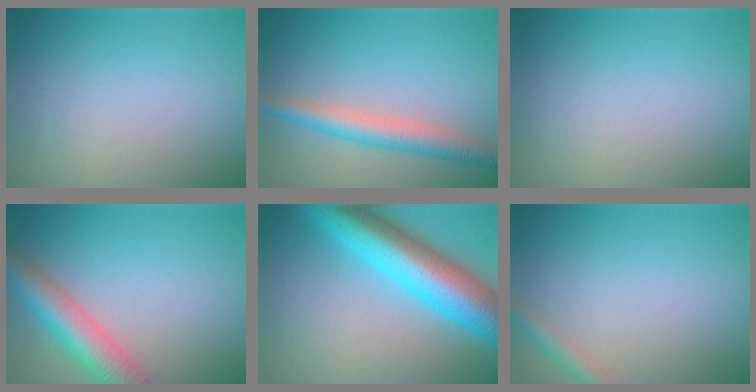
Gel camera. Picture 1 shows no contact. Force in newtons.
{"total": 4.0, "press": 4.0, "slide": 0.1}
{"total": 0.0}
{"total": 6.7, "press": 6.7, "slide": 0.3}
{"total": 11.3, "press": 11.3, "slide": 0.3}
{"total": 1.9, "press": 1.9, "slide": 0.1}